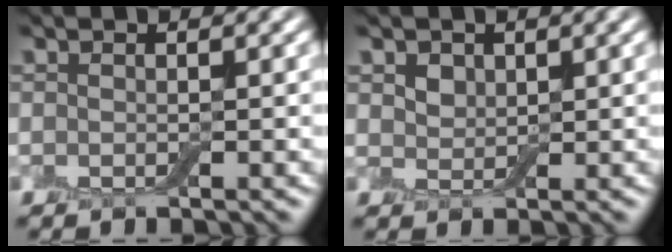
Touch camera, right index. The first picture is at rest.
{"total": 2.3, "force": [1.4, 1.6, 0.9], "torque": [-0.025, 0.003, 0.025]}